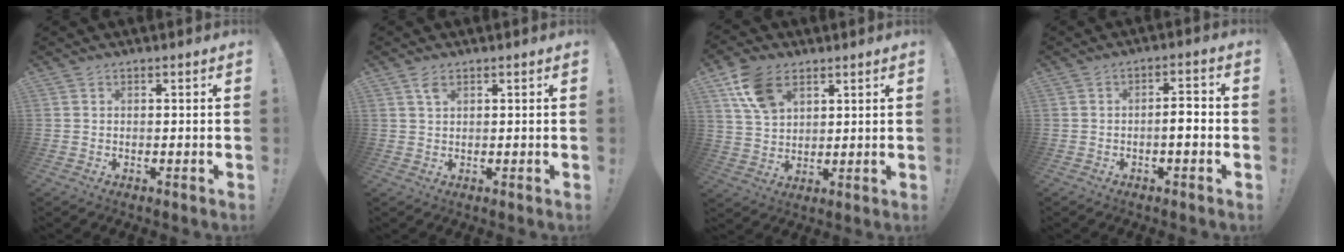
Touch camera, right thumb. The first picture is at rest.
{"total": 2.5, "force": [1.4, 1.2, 1.7], "torque": [-0.036, 0.001, 0.025]}
{"total": 11.6, "force": [6.1, 7.3, 6.7], "torque": [-0.132, -0.012, 0.121]}
{"total": 4.7, "force": [-1.5, 1.1, 4.3], "torque": [-0.071, 0.007, -0.030]}